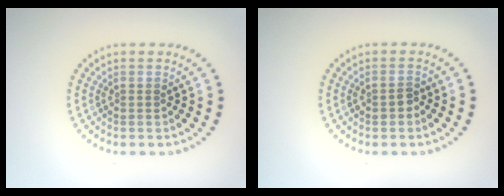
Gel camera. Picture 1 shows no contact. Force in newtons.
{"total": 1.1, "press": 1.1, "slide": 0.3}